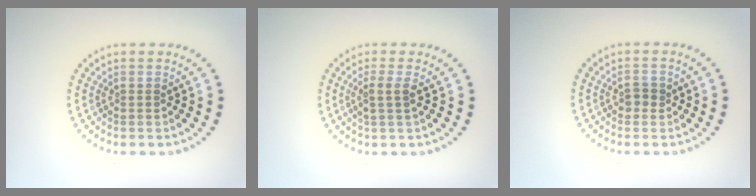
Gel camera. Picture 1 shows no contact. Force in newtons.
{"total": 1.7, "press": 1.4, "slide": 1.0}
{"total": 1.3, "press": 1.2, "slide": 0.3}